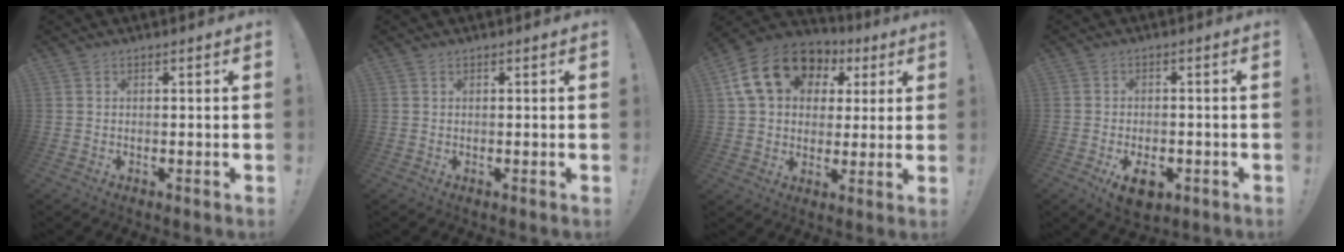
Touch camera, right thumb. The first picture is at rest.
{"total": 0.0}
{"total": 19.2, "force": [7.3, 14.3, 10.5], "torque": [-0.167, -0.012, 0.145]}
{"total": 7.0, "force": [-3.2, 3.9, 4.9], "torque": [-0.066, 0.010, -0.050]}